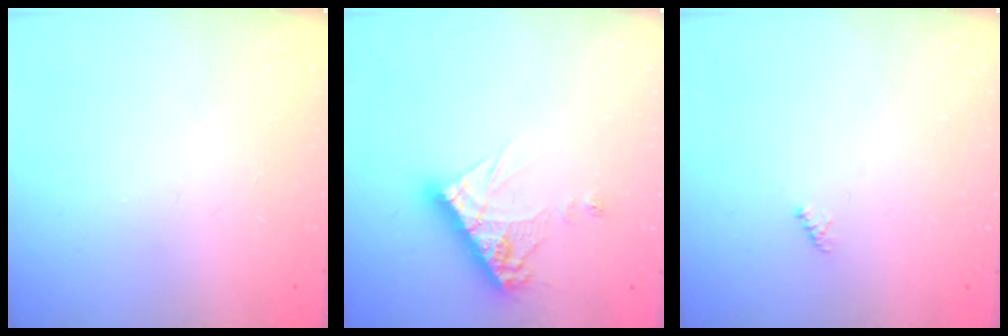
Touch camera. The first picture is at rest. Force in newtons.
{"total": 11.7, "press": 11.6, "slide": 1.1}
{"total": 1.1, "press": 1.1, "slide": 0.3}